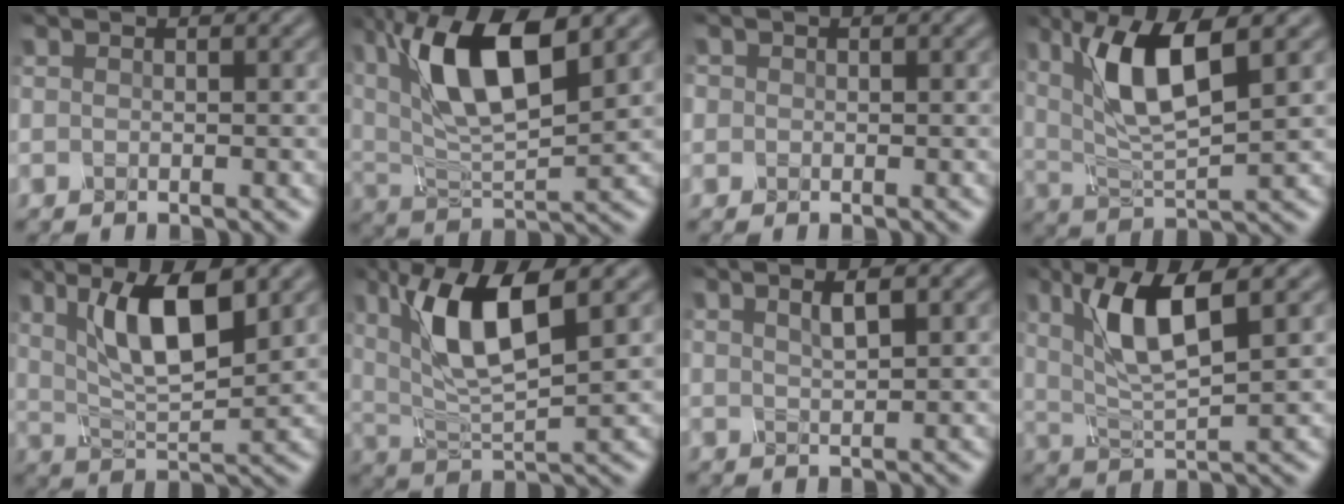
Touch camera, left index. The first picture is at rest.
{"total": 10.7, "force": [4.0, 4.0, 9.1], "torque": [-0.168, 0.002, 0.070]}
{"total": 0.9, "force": [0.2, 0.9, 0.1], "torque": [0.004, 0.000, -0.003]}
{"total": 7.5, "force": [2.7, 2.0, 6.7], "torque": [-0.127, -0.002, 0.052]}
{"total": 8.7, "force": [3.3, 2.7, 7.6], "torque": [-0.125, -0.002, 0.058]}
{"total": 8.3, "force": [2.9, 2.4, 7.3], "torque": [-0.139, -0.006, 0.055]}
{"total": 2.5, "force": [1.4, 0.6, 1.9], "torque": [-0.023, 0.005, 0.023]}
{"total": 6.7, "force": [2.5, 1.6, 6.0], "torque": [-0.114, -0.002, 0.047]}